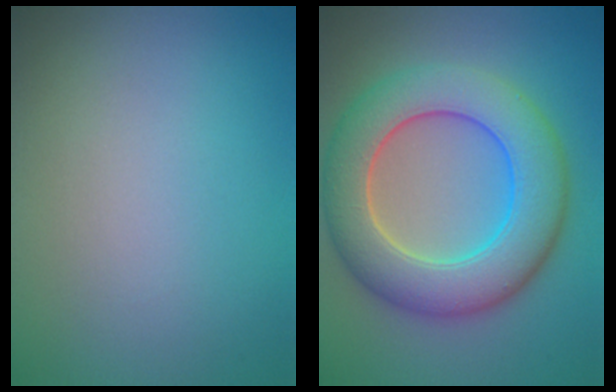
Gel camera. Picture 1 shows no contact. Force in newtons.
{"total": 9.0, "press": 9.0, "slide": 0.5}